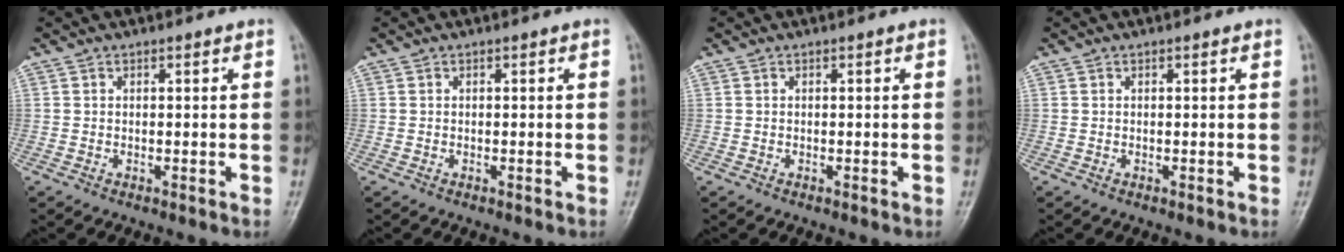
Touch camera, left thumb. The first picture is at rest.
{"total": 0.0}
{"total": 0.0}
{"total": 0.0}